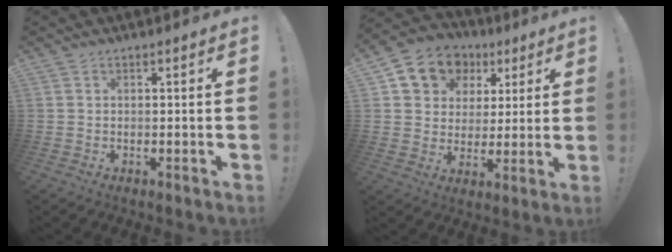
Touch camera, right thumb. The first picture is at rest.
{"total": 12.6, "force": [5.7, 10.2, 4.7], "torque": [-0.067, -0.027, 0.113]}